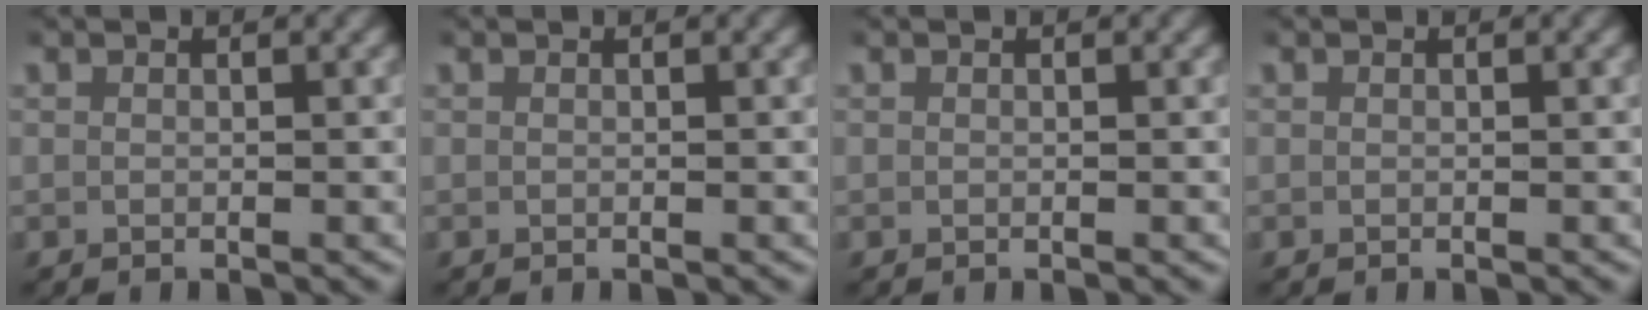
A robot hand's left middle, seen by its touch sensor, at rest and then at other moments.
{"total": 0.0}
{"total": 0.0}
{"total": 0.0}